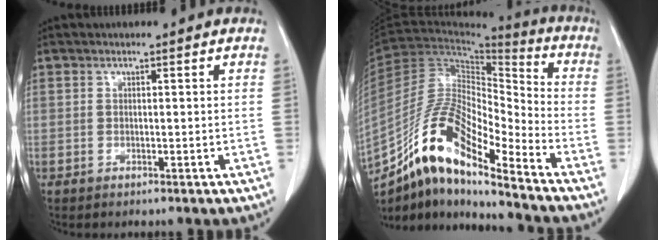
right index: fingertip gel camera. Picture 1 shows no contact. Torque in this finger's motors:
{"motor_torque": [0.66, -0.61, 0.19, 0.02]}